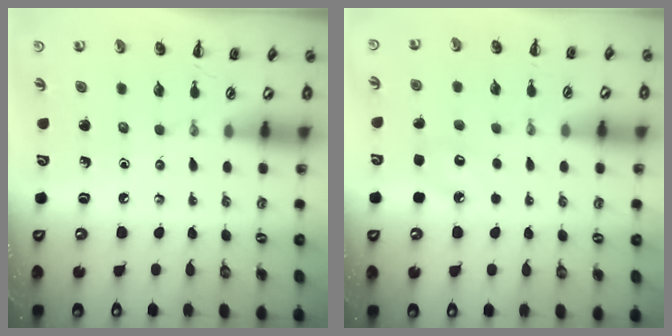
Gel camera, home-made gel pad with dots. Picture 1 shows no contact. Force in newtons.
{"total": 6.7, "press": 6.5, "slide": 1.6}